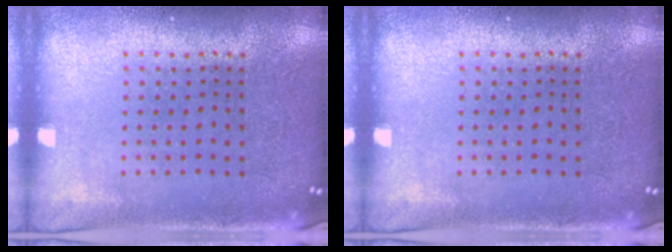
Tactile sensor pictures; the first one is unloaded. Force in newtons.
{"total": 0.0}